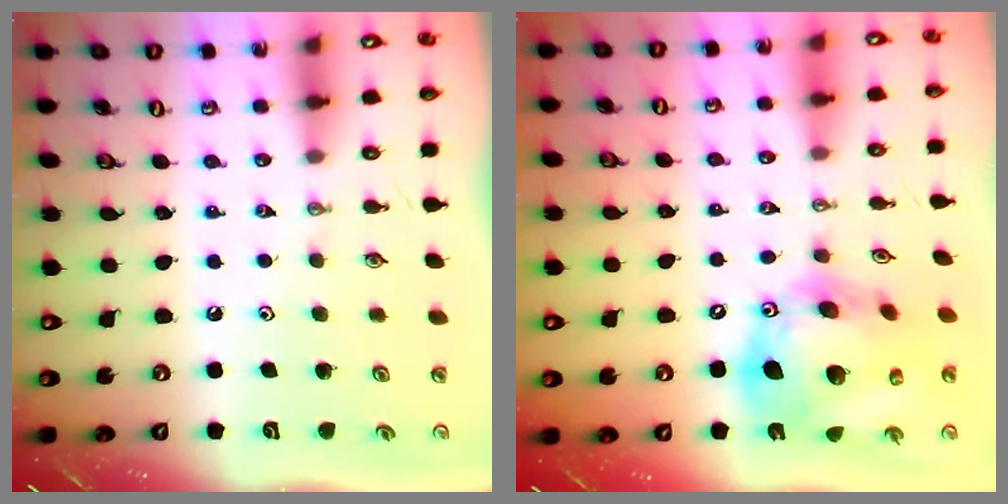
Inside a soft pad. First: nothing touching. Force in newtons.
{"total": 23.0, "press": 22.7, "slide": 3.3}